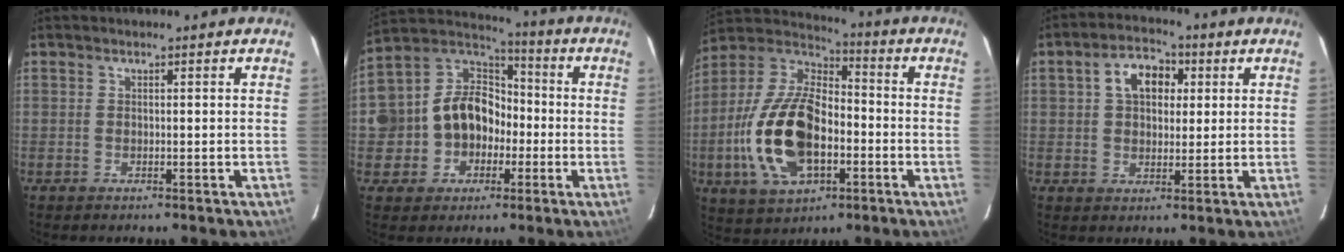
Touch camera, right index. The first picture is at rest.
{"total": 14.7, "force": [-2.8, 13.1, 6.0], "torque": [-0.157, 0.057, -0.036]}
{"total": 20.7, "force": [-5.3, 11.3, 16.6], "torque": [-0.356, 0.001, -0.090]}
{"total": 7.8, "force": [2.3, 5.3, 5.3], "torque": [-0.092, 0.028, 0.038]}